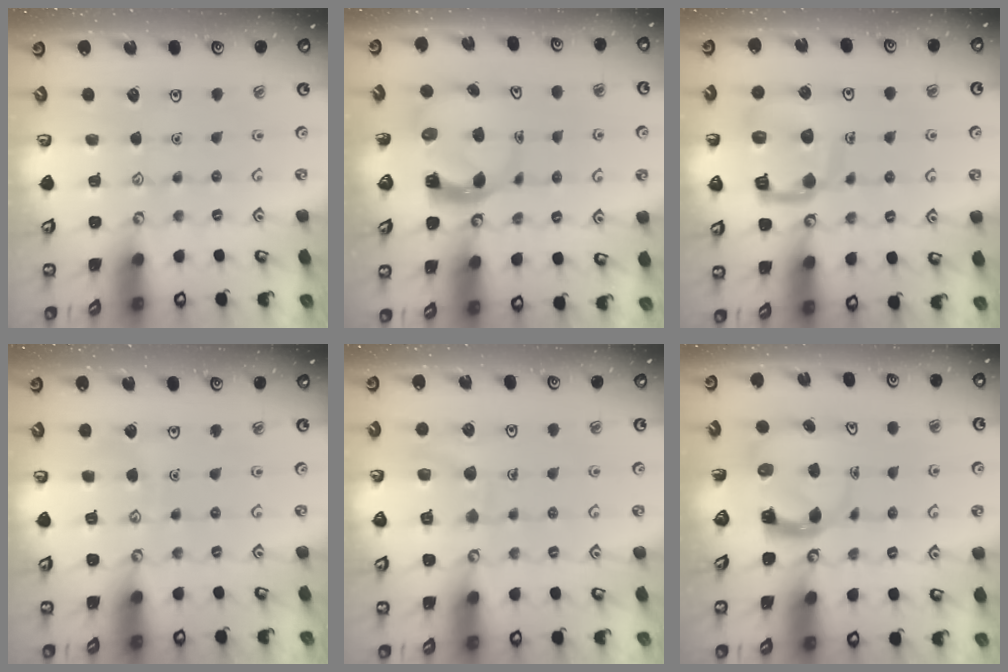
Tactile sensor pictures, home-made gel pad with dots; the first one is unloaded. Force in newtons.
{"total": 6.2, "press": 6.1, "slide": 1.1}
{"total": 12.3, "press": 12.2, "slide": 1.4}
{"total": 3.4, "press": 3.4, "slide": 0.3}
{"total": 10.0, "press": 10.0, "slide": 0.8}
{"total": 3.7, "press": 3.6, "slide": 0.6}